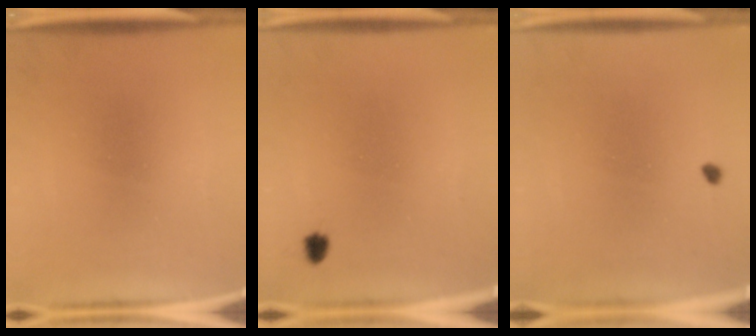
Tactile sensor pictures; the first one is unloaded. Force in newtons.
{"total": 1.5}
{"total": 0.7}